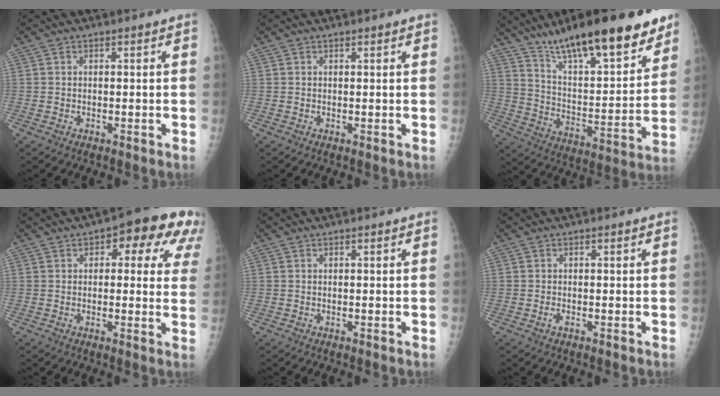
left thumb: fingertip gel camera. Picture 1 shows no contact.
{"total": 0.8, "force": [0.7, 0.1, 0.4], "torque": [-0.004, 0.001, 0.010]}
{"total": 25.0, "force": [17.8, 6.8, 16.3], "torque": [-0.222, -0.069, 0.289]}
{"total": 12.3, "force": [5.4, 6.0, 9.3], "torque": [-0.053, 0.003, 0.052]}
{"total": 0.0}
{"total": 0.7, "force": [-0.3, 0.3, 0.6], "torque": [-0.014, 0.002, -0.004]}